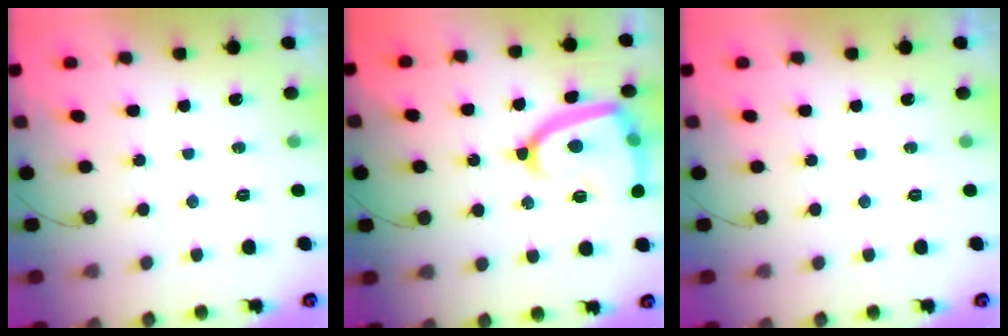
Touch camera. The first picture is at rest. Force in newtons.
{"total": 17.2, "press": 17.2, "slide": 1.5}
{"total": 0.0}